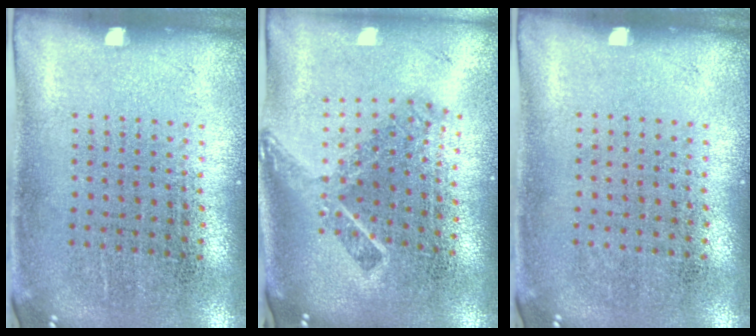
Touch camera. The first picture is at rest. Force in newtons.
{"total": 2.1, "press": 1.4, "slide": 1.5}
{"total": 0.0}